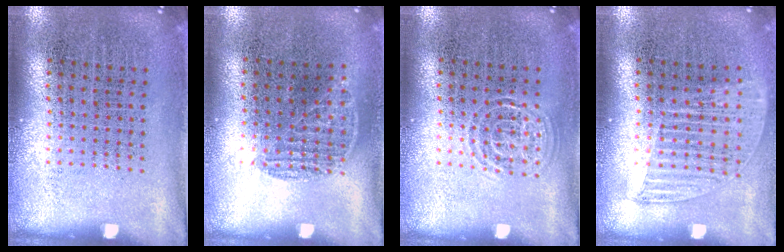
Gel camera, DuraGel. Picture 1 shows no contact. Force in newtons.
{"total": 0.8, "press": 0.6, "slide": 0.5}
{"total": 0.8, "press": 0.8, "slide": 0.0}
{"total": 1.2, "press": 1.1, "slide": 0.5}